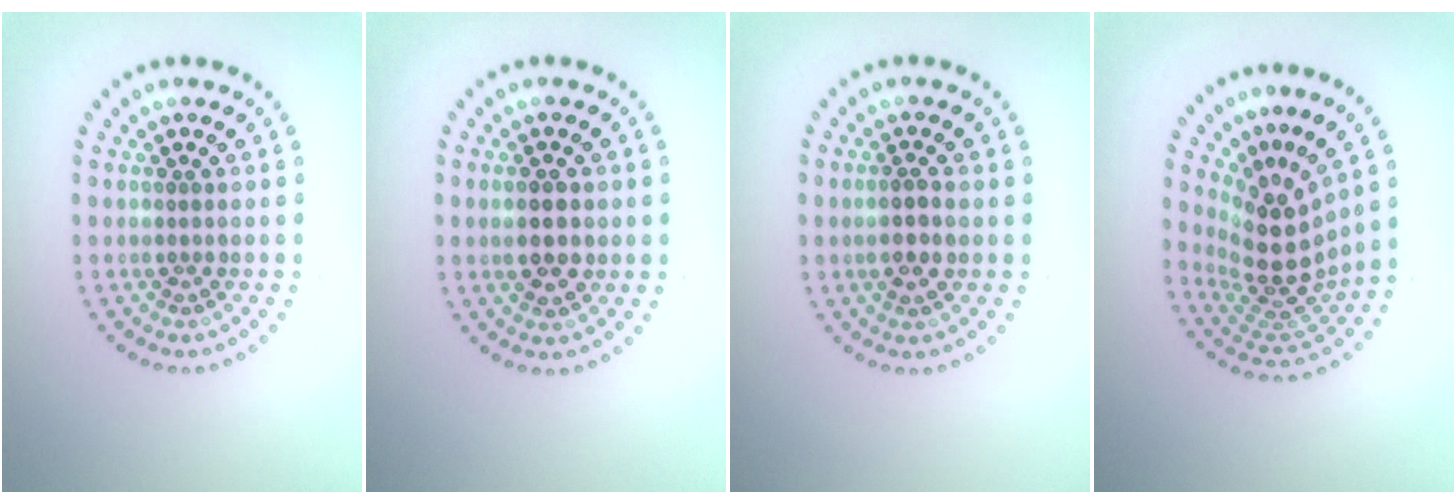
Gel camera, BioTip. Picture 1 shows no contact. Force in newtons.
{"total": 2.8, "press": 2.8, "slide": 0.1}
{"total": 1.7, "press": 1.6, "slide": 0.5}
{"total": 4.8, "press": 3.8, "slide": 3.0}